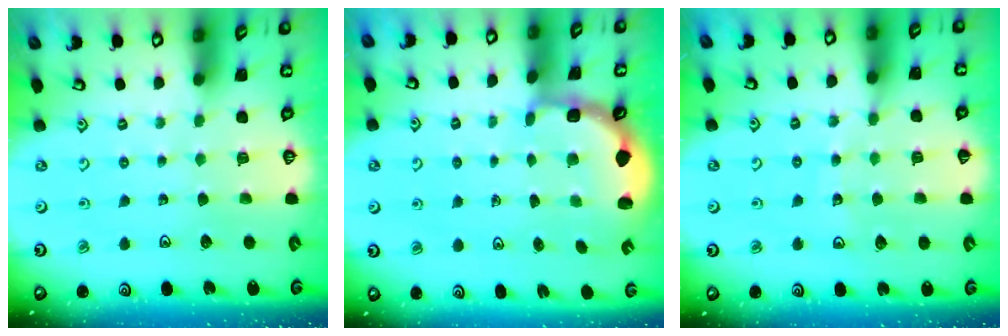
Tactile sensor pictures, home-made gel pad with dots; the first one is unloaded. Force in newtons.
{"total": 2.5, "press": 1.9, "slide": 1.6}
{"total": 9.9, "press": 9.6, "slide": 2.2}